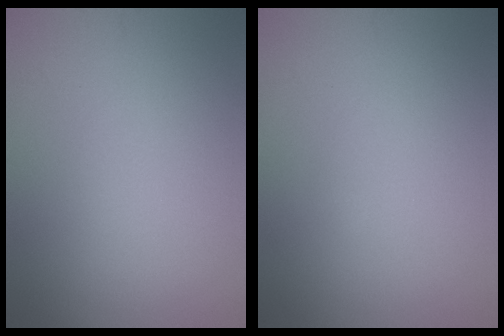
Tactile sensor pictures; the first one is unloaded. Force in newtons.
{"total": 0.0}